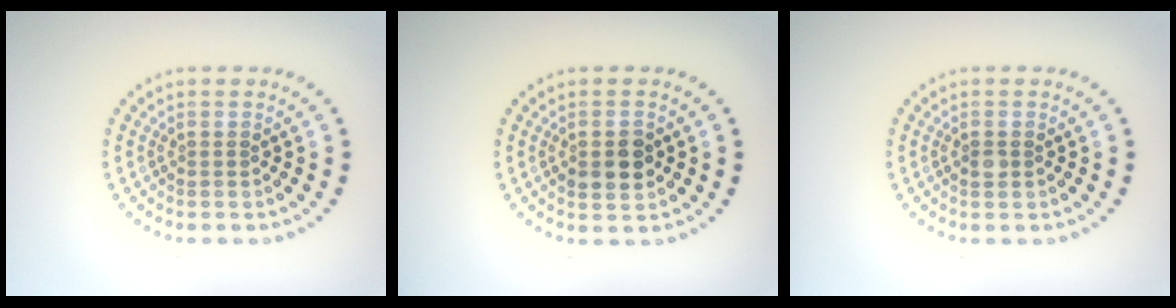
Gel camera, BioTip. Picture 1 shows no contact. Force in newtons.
{"total": 2.9, "press": 2.9, "slide": 0.2}
{"total": 0.8, "press": 0.8, "slide": 0.1}